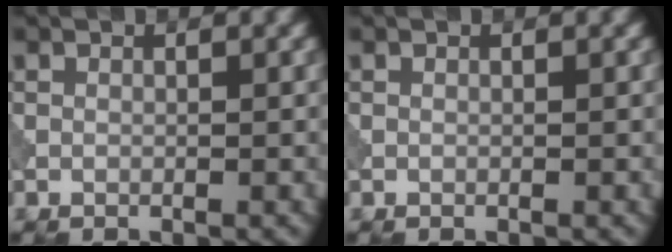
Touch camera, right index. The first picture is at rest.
{"total": 0.0}